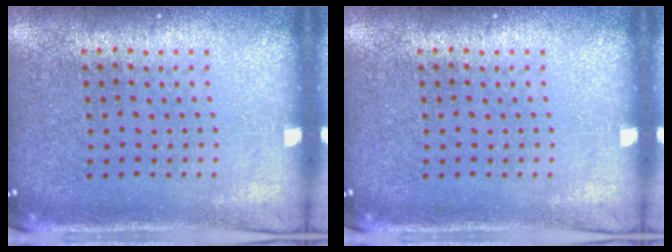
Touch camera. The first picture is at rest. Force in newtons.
{"total": 0.0}